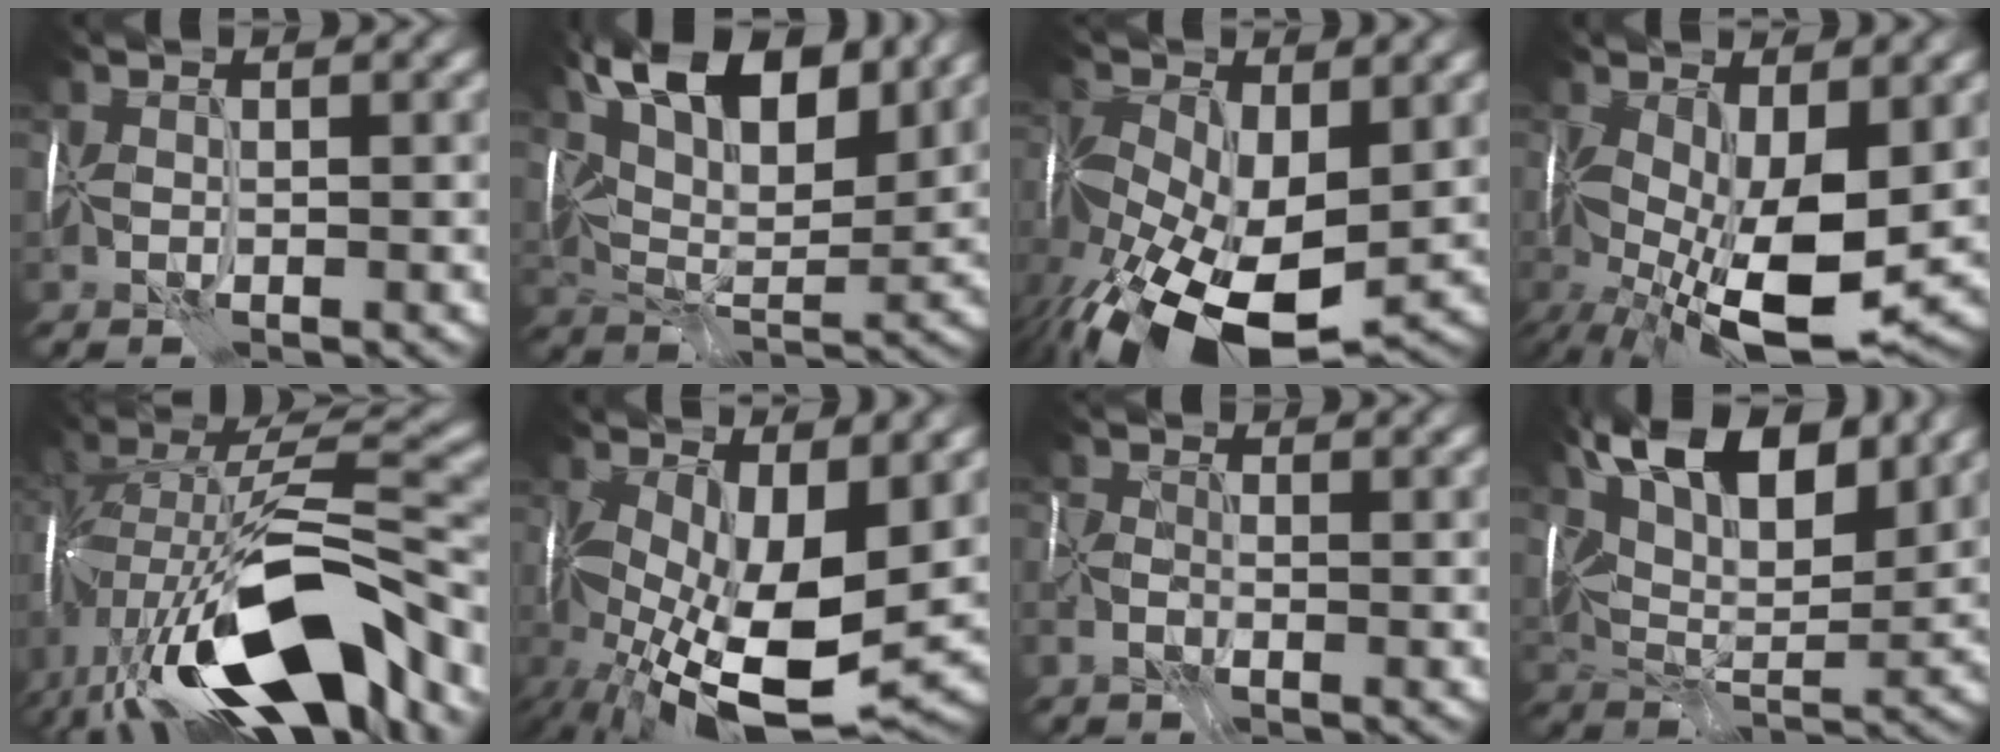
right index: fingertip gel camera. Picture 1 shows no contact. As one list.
[{"total": 12.1, "force": [6.8, 5.2, 8.6], "torque": [-0.139, 0.013, 0.109]}, {"total": 13.0, "force": [-4.4, 7.0, 10.0], "torque": [-0.198, -0.042, -0.069]}, {"total": 11.5, "force": [-3.2, 4.6, 10.1], "torque": [-0.194, -0.019, -0.049]}, {"total": 15.3, "force": [-6.4, 6.8, 12.1], "torque": [-0.224, 0.006, -0.102]}, {"total": 12.9, "force": [-2.8, 5.6, 11.2], "torque": [-0.207, -0.024, -0.040]}, {"total": 1.7, "force": [-1.1, 1.0, 0.9], "torque": [-0.033, -0.005, -0.022]}, {"total": 12.0, "force": [6.7, 5.0, 8.6], "torque": [-0.143, 0.014, 0.109]}]